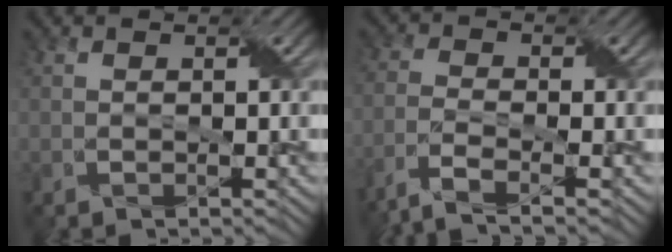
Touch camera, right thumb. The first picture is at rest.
{"total": 5.7, "force": [-4.1, 1.4, 3.7], "torque": [-0.072, -0.006, -0.089]}